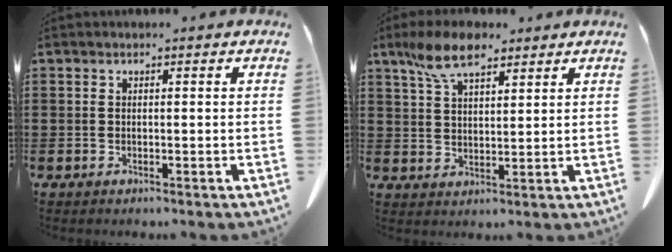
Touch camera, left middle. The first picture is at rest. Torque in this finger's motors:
{"motor_torque": [1.37, 0.77, 0.38, 0.14]}